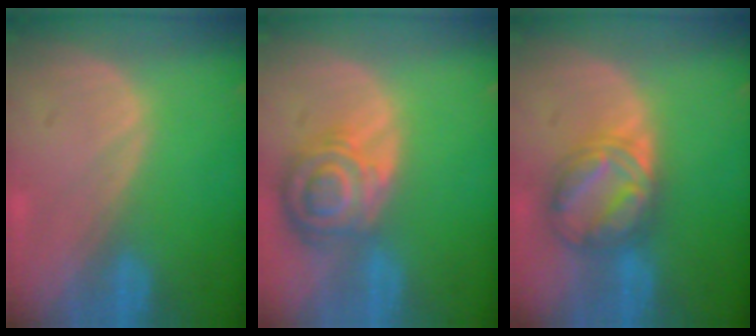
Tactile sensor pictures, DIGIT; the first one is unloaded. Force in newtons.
{"total": 8.3, "press": 7.3, "slide": 4.0}
{"total": 6.9, "press": 6.9, "slide": 0.4}